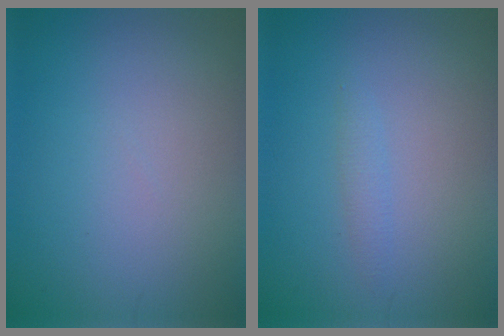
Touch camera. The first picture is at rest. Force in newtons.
{"total": 0.9, "press": 0.9, "slide": 0.1}